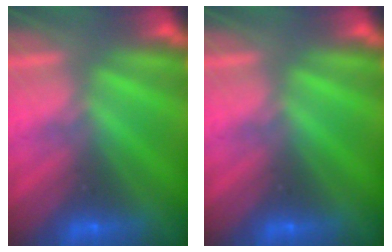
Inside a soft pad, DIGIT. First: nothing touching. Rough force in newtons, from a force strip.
{"total": 0.0}